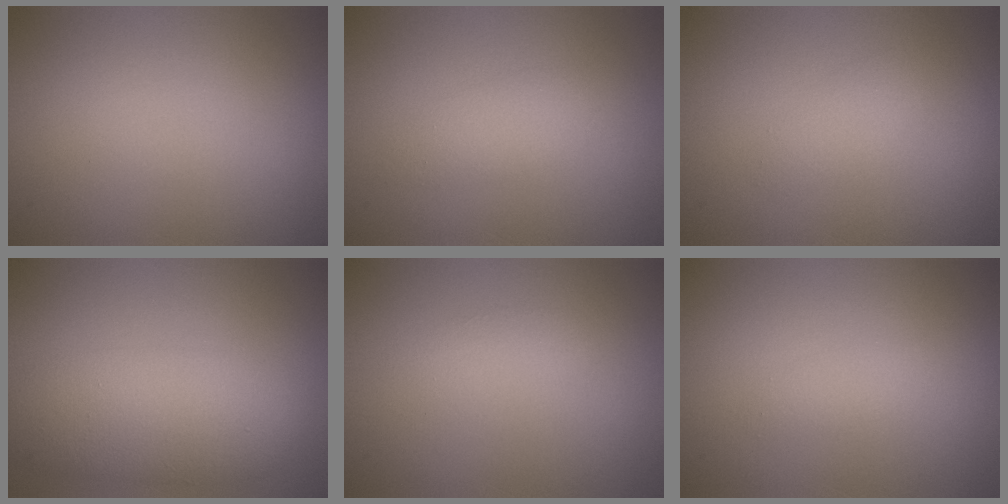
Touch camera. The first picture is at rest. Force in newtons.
{"total": 1.8, "press": 1.8, "slide": 0.0}
{"total": 1.1, "press": 1.1, "slide": 0.0}
{"total": 5.9, "press": 5.9, "slide": 0.2}
{"total": 0.9, "press": 0.9, "slide": 0.0}
{"total": 0.8, "press": 0.8, "slide": 0.0}